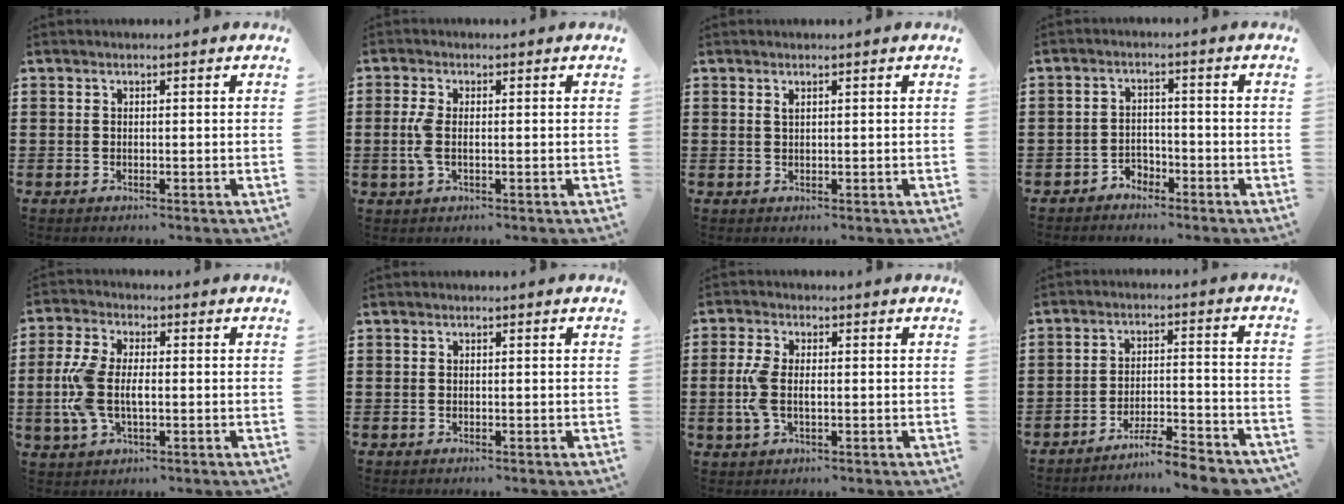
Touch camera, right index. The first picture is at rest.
{"total": 3.6, "force": [-0.3, 1.5, 3.2], "torque": [-0.089, -0.008, -0.015]}
{"total": 0.7, "force": [0.5, 0.2, 0.5], "torque": [-0.012, 0.002, 0.009]}
{"total": 2.5, "force": [-2.2, 1.1, 0.0], "torque": [-0.009, 0.005, -0.048]}
{"total": 7.8, "force": [-0.7, 4.1, 6.5], "torque": [-0.174, -0.008, -0.025]}
{"total": 0.0}
{"total": 5.0, "force": [-0.3, 2.5, 4.3], "torque": [-0.116, -0.009, -0.016]}
{"total": 5.8, "force": [-5.4, -0.2, 2.0], "torque": [-0.034, -0.004, -0.106]}